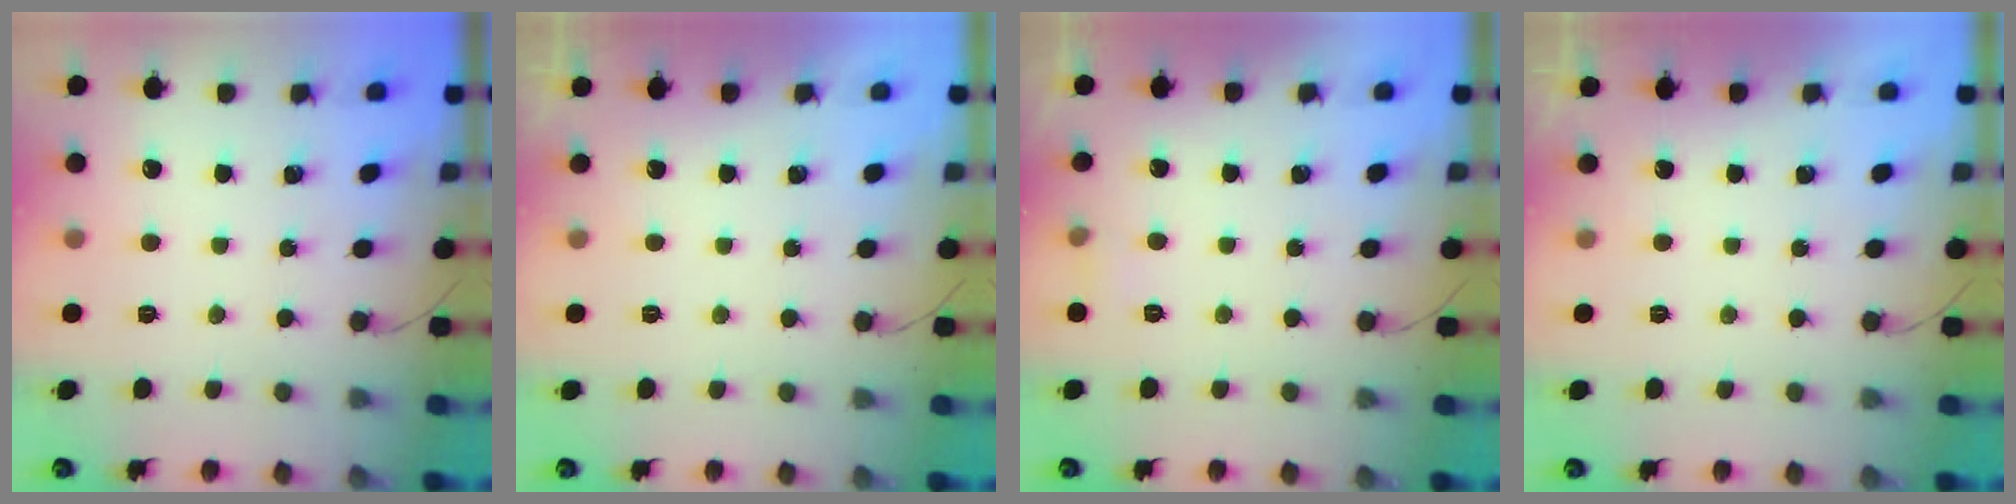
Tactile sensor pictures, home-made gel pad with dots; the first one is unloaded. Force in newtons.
{"total": 0.0}
{"total": 3.7, "press": 3.4, "slide": 1.5}
{"total": 0.0}